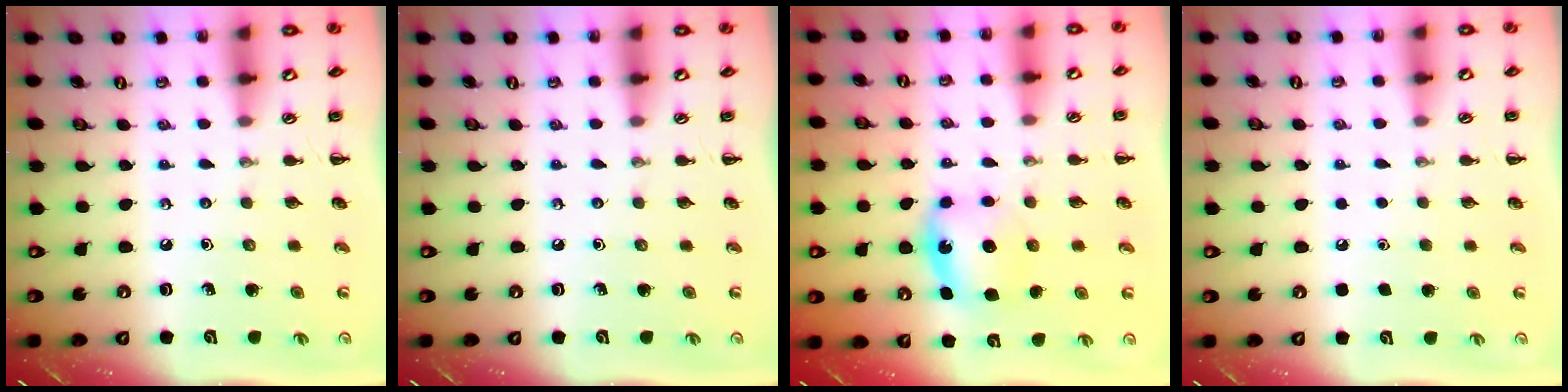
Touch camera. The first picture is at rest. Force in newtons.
{"total": 0.0}
{"total": 6.3, "press": 6.3, "slide": 0.6}
{"total": 1.6, "press": 1.6, "slide": 0.1}